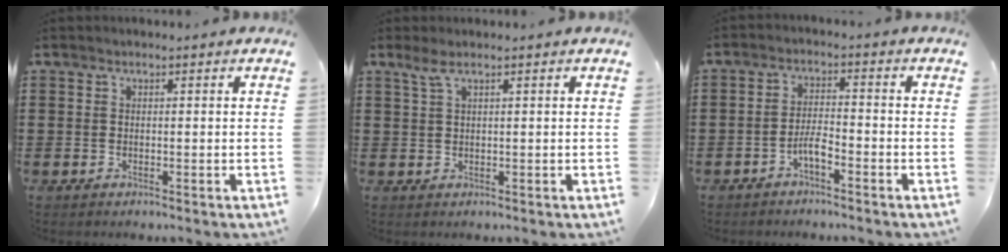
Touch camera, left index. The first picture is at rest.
{"total": 1.8, "force": [0.9, 0.4, 1.5], "torque": [-0.032, 0.002, 0.016]}
{"total": 3.5, "force": [-2.1, 0.8, 2.7], "torque": [-0.062, 0.004, -0.044]}